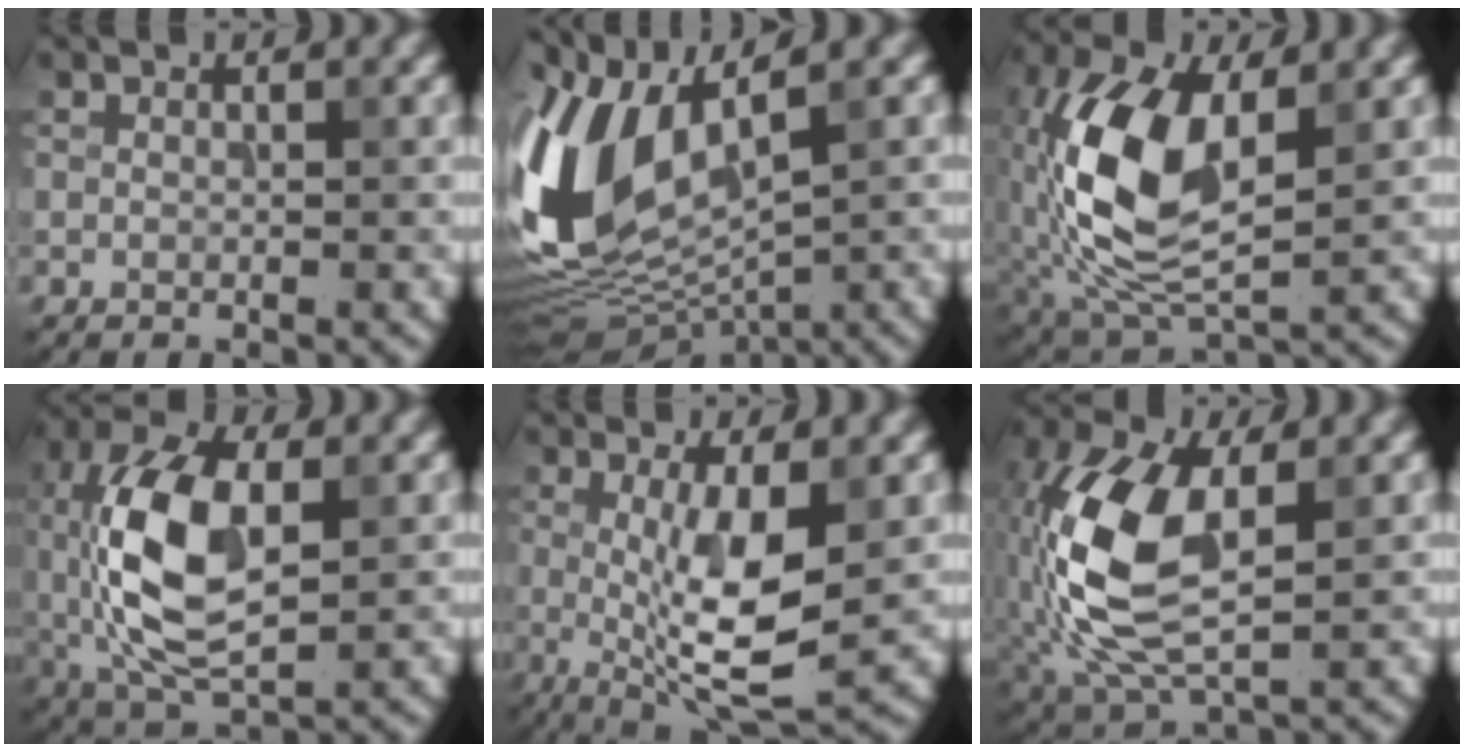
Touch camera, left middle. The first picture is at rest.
{"total": 11.4, "force": [2.2, 6.1, 9.4], "torque": [-0.225, -0.001, 0.042]}
{"total": 11.0, "force": [0.4, 5.6, 9.4], "torque": [-0.210, 0.001, 0.006]}
{"total": 10.4, "force": [-0.1, 5.3, 9.0], "torque": [-0.191, 0.005, -0.003]}
{"total": 7.1, "force": [-0.2, 1.9, 6.9], "torque": [-0.126, -0.011, 0.000]}
{"total": 11.2, "force": [-0.1, 5.8, 9.6], "torque": [-0.223, 0.003, -0.003]}